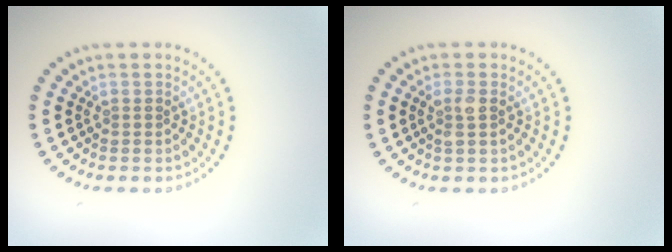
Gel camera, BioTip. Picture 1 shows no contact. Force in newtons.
{"total": 1.5, "press": 1.4, "slide": 0.7}